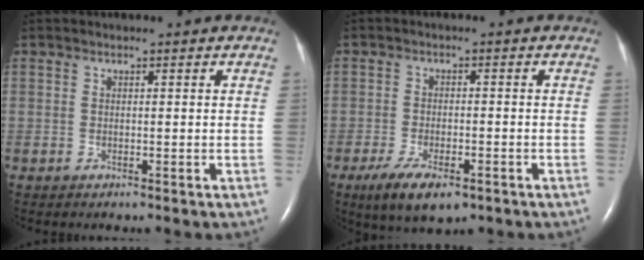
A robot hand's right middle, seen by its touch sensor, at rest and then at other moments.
{"total": 7.4, "force": [-4.6, 2.7, 5.1], "torque": [-0.095, -0.012, -0.073]}